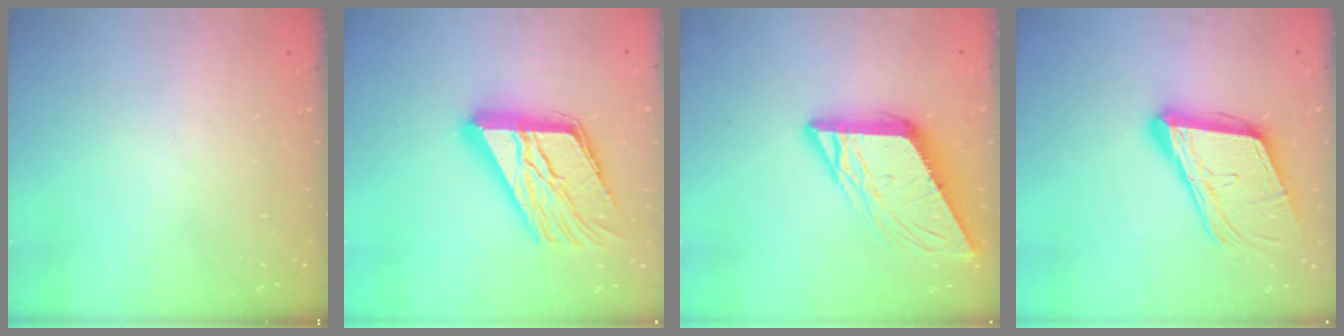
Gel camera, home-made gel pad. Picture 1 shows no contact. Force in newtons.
{"total": 22.8, "press": 22.7, "slide": 2.2}
{"total": 10.6, "press": 10.5, "slide": 1.1}
{"total": 16.0, "press": 15.6, "slide": 3.7}